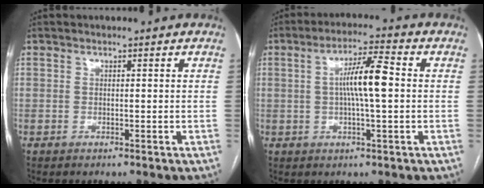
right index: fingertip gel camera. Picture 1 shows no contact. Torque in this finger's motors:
{"motor_torque": [1.18, 0.22, 0.25, 0.13]}